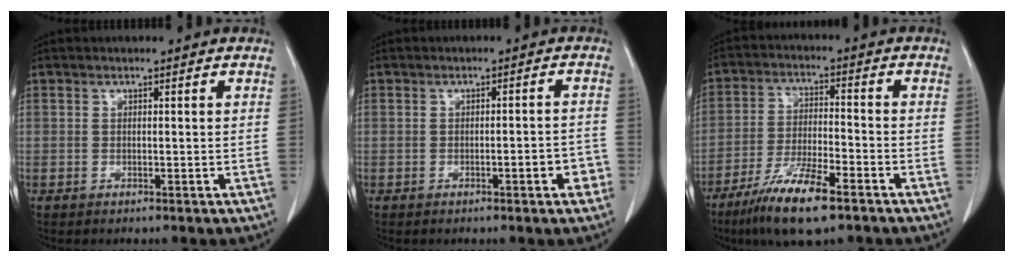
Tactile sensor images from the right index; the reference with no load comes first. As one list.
[{"total": 3.4, "force": [-1.6, 0.7, 2.9], "torque": [-0.031, 0.006, -0.021]}, {"total": 11.2, "force": [-7.3, 1.7, 8.3], "torque": [-0.162, -0.023, -0.130]}]